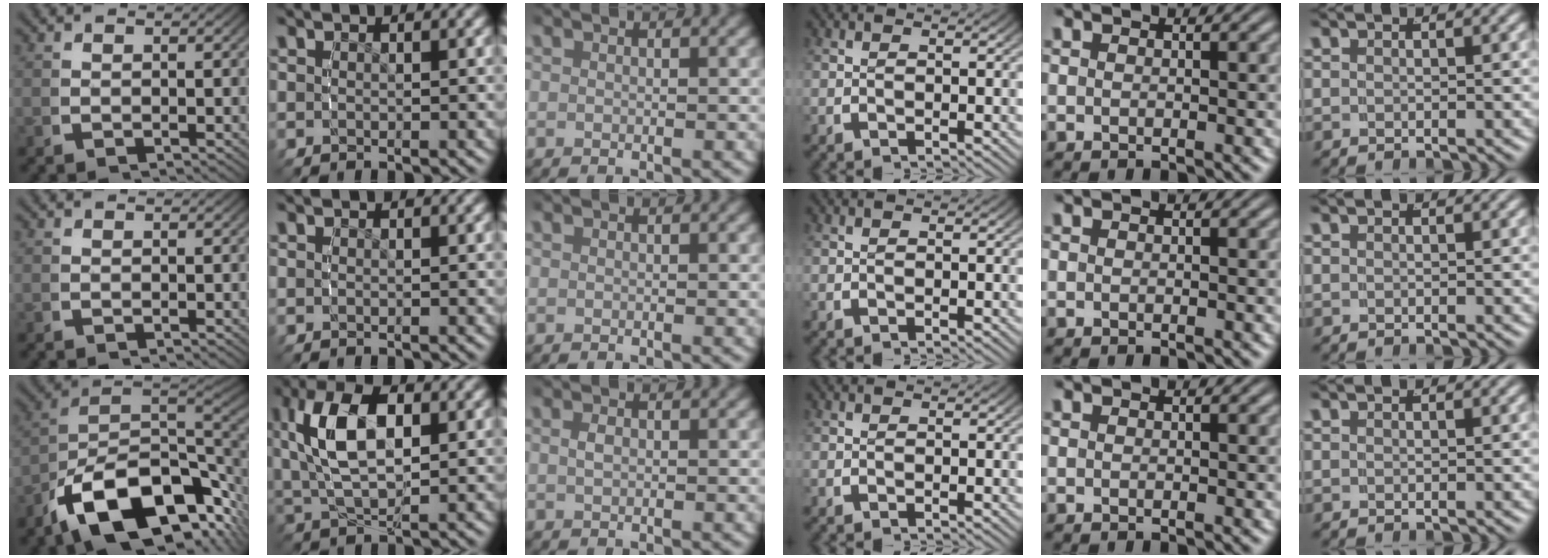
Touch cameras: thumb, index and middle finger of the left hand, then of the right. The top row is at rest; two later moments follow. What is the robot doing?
{"motion": "grasp_and_lifting", "object": "bowl"}